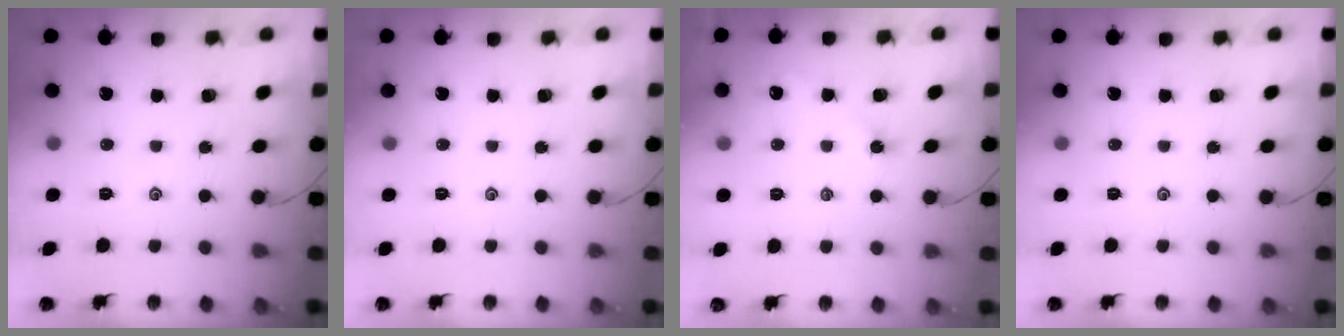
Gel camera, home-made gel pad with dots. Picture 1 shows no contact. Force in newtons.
{"total": 0.0}
{"total": 2.3, "press": 2.3, "slide": 0.5}
{"total": 0.0}